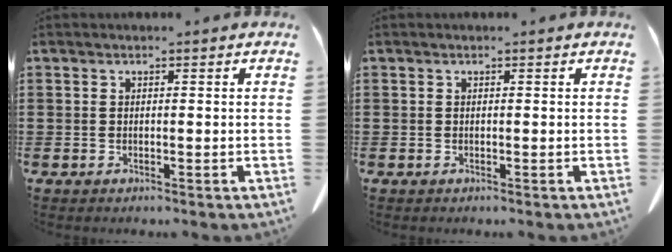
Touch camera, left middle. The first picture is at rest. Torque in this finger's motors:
{"motor_torque": [-0.04, 0.04, 0.00, 0.00]}